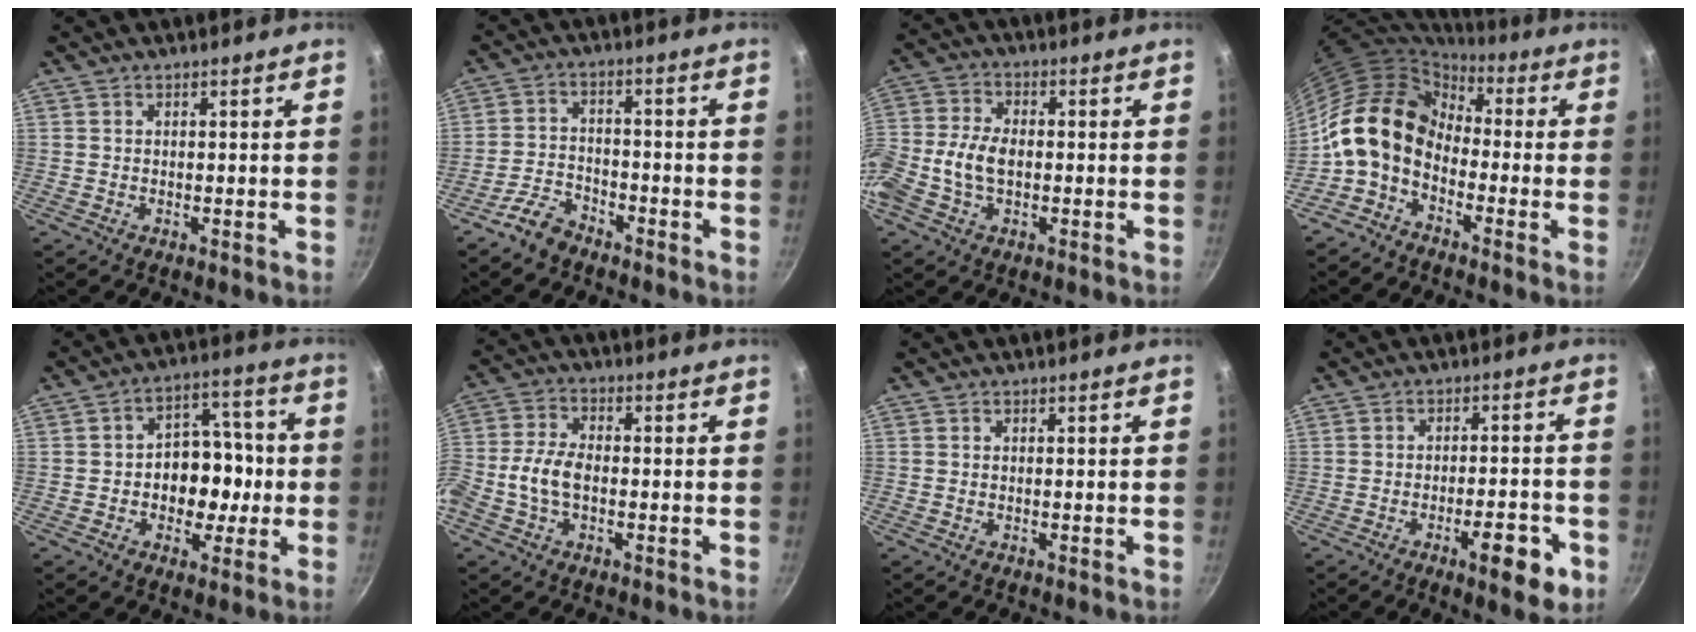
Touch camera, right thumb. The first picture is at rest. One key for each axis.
{"total": 5.4, "fx": -4.3, "fy": 2.7, "fz": 2.0, "tx": -0.034, "ty": 0.044, "tz": -0.085}
{"total": 9.7, "fx": -1.7, "fy": 6.1, "fz": 7.4, "tx": -0.155, "ty": 0.022, "tz": -0.047}
{"total": 12.7, "fx": -1.0, "fy": 9.2, "fz": 8.6, "tx": -0.142, "ty": 0.033, "tz": -0.039}
{"total": 11.6, "fx": -1.7, "fy": 8.7, "fz": 7.5, "tx": -0.047, "ty": 0.028, "tz": -0.033}
{"total": 7.7, "fx": -1.7, "fy": 4.6, "fz": 5.9, "tx": -0.121, "ty": 0.027, "tz": -0.045}
{"total": 0.0}
{"total": 9.3, "fx": -4.1, "fy": 3.0, "fz": 7.8, "tx": -0.087, "ty": 0.021, "tz": -0.052}